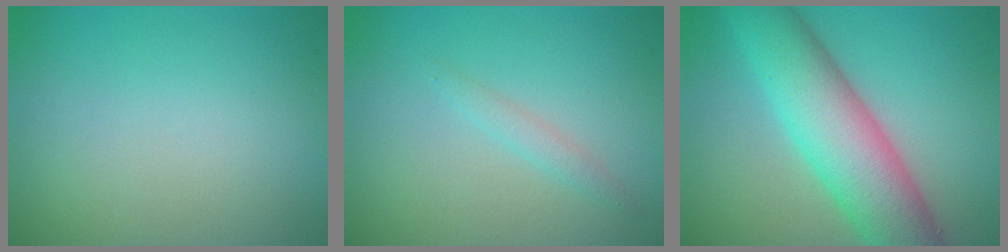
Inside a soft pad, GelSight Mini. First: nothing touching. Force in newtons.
{"total": 1.2, "press": 1.2, "slide": 0.1}
{"total": 9.7, "press": 9.7, "slide": 0.1}